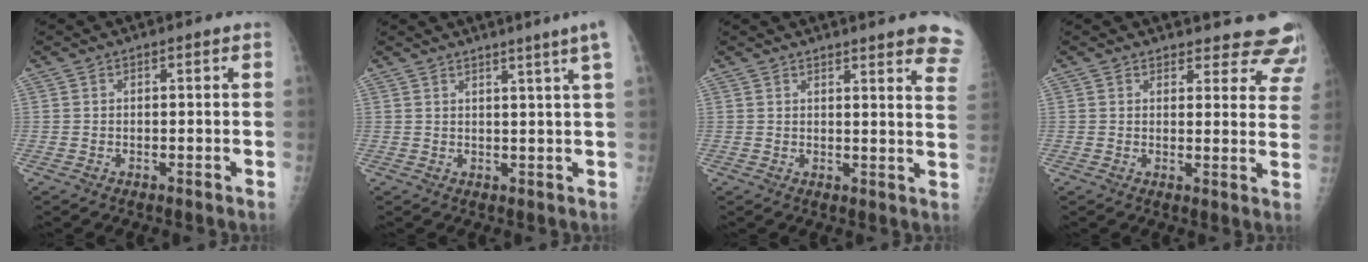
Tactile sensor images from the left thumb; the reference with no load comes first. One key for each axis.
{"total": 5.9, "fx": 3.8, "fy": -1.3, "fz": 4.3, "tx": -0.057, "ty": -0.016, "tz": 0.043}
{"total": 14.1, "fx": 11.2, "fy": 1.9, "fz": 8.3, "tx": -0.077, "ty": -0.055, "tz": 0.113}
{"total": 12.5, "fx": 11.9, "fy": 3.8, "fz": 1.1, "tx": 0.044, "ty": -0.086, "tz": 0.102}